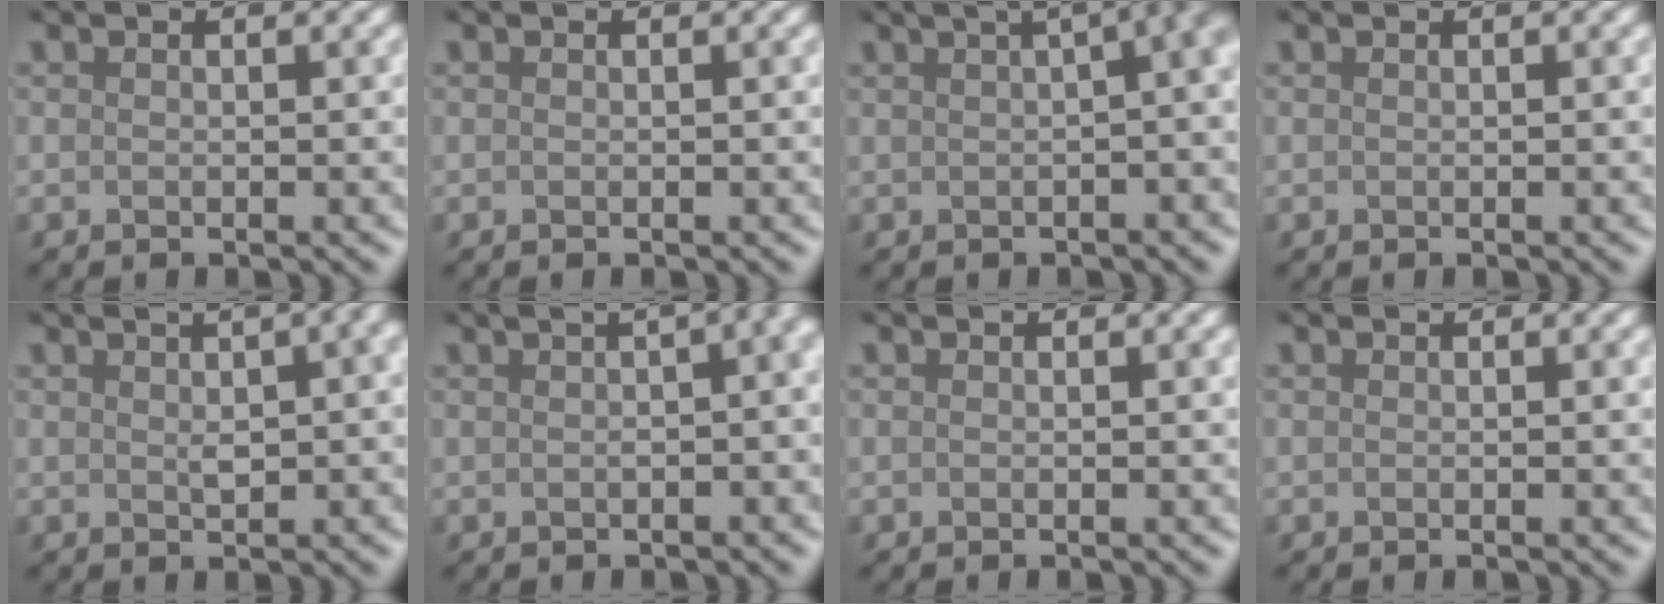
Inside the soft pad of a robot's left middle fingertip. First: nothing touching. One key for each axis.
{"total": 0.0}
{"total": 14.2, "fx": 3.6, "fy": 6.5, "fz": 12.0, "tx": -0.074, "ty": 0.081, "tz": 0.040}
{"total": 0.7, "fx": 0.2, "fy": 0.4, "fz": 0.6, "tx": -0.006, "ty": 0.003, "tz": -0.002}
{"total": 13.6, "fx": 3.9, "fy": 5.8, "fz": 11.7, "tx": -0.106, "ty": 0.071, "tz": 0.042}
{"total": 17.7, "fx": 4.6, "fy": 8.0, "fz": 15.1, "tx": -0.091, "ty": 0.073, "tz": 0.044}
{"total": 0.0}
{"total": 0.0}